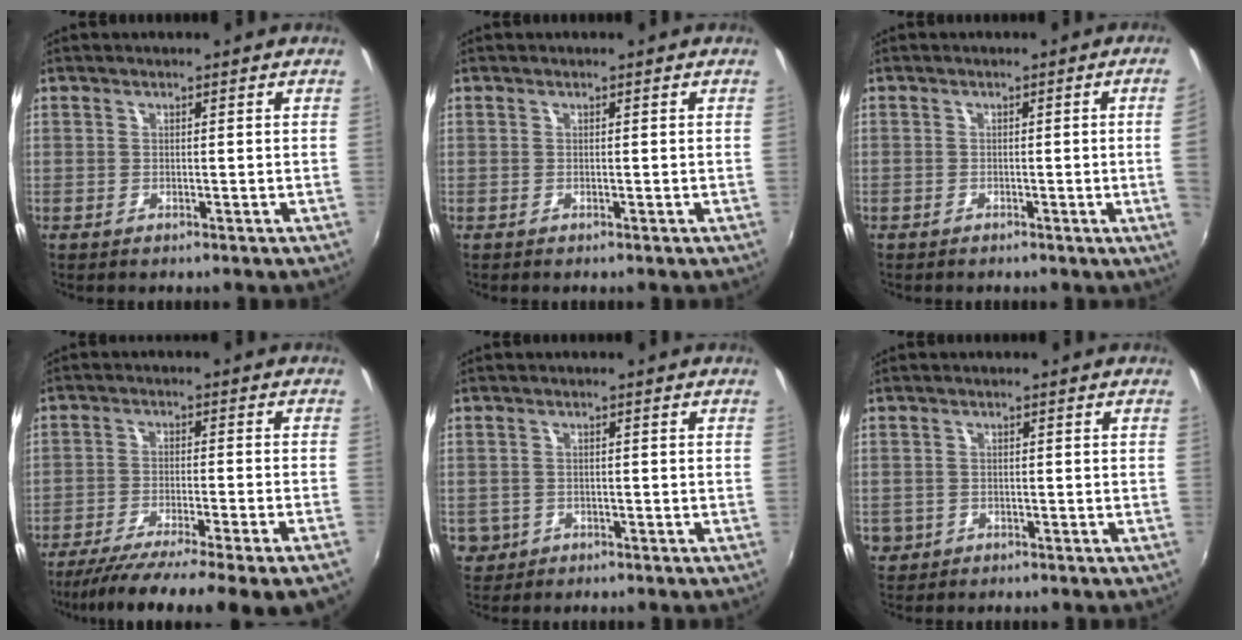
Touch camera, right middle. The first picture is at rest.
{"total": 0.0}
{"total": 3.3, "force": [-0.3, -1.7, 2.8], "torque": [-0.050, -0.014, 0.002]}
{"total": 15.0, "force": [-12.2, -1.1, 8.5], "torque": [-0.146, -0.049, -0.183]}
{"total": 4.9, "force": [-1.4, 4.5, 1.6], "torque": [-0.049, -0.001, -0.016]}
{"total": 3.7, "force": [-1.0, 3.3, 1.2], "torque": [-0.035, -0.002, -0.011]}